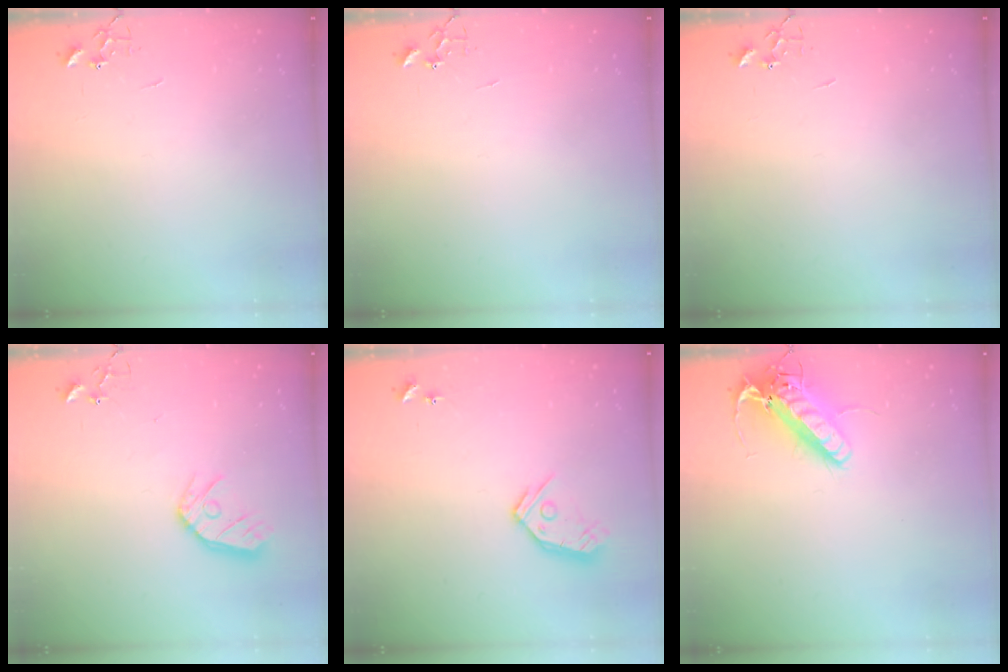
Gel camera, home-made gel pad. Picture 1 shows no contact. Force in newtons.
{"total": 0.0}
{"total": 0.0}
{"total": 10.8, "press": 10.8, "slide": 0.9}
{"total": 9.9, "press": 9.9, "slide": 0.8}
{"total": 15.9, "press": 15.7, "slide": 2.8}